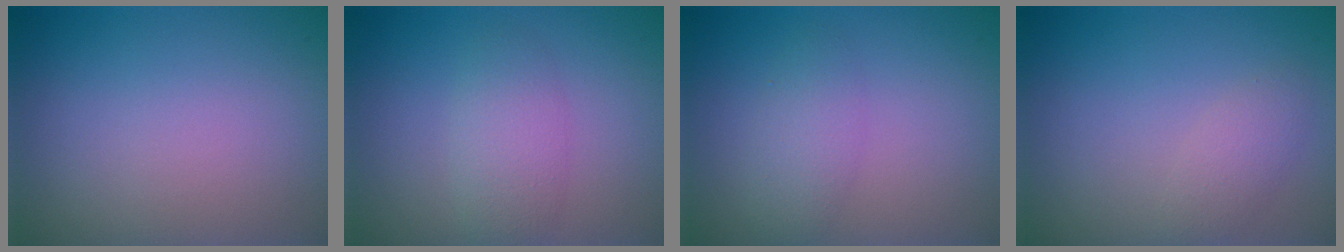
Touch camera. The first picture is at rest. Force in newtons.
{"total": 2.8, "press": 2.8, "slide": 0.2}
{"total": 2.3, "press": 2.3, "slide": 0.1}
{"total": 1.7, "press": 1.7, "slide": 0.1}